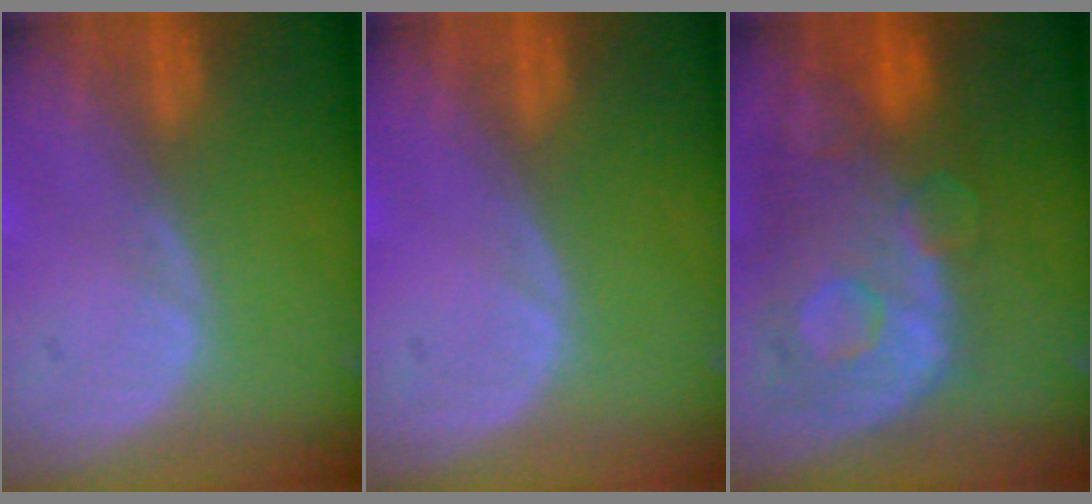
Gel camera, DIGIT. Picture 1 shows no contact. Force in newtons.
{"total": 0.0}
{"total": 11.5, "press": 9.8, "slide": 6.0}